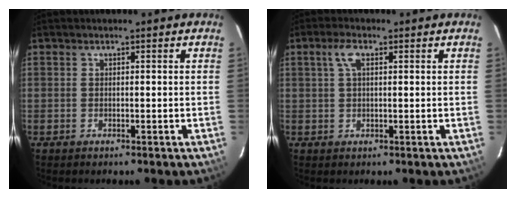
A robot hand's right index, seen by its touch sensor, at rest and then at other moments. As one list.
[{"total": 3.1, "force": [1.1, 1.3, 2.6], "torque": [-0.054, 0.009, 0.022]}]